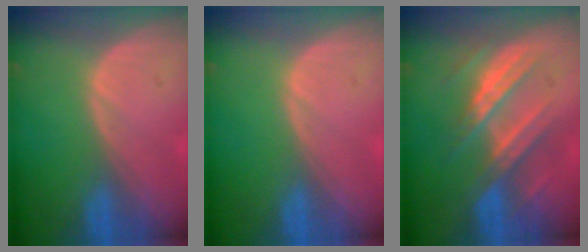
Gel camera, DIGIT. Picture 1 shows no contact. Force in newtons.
{"total": 0.0}
{"total": 7.3, "press": 7.3, "slide": 0.1}